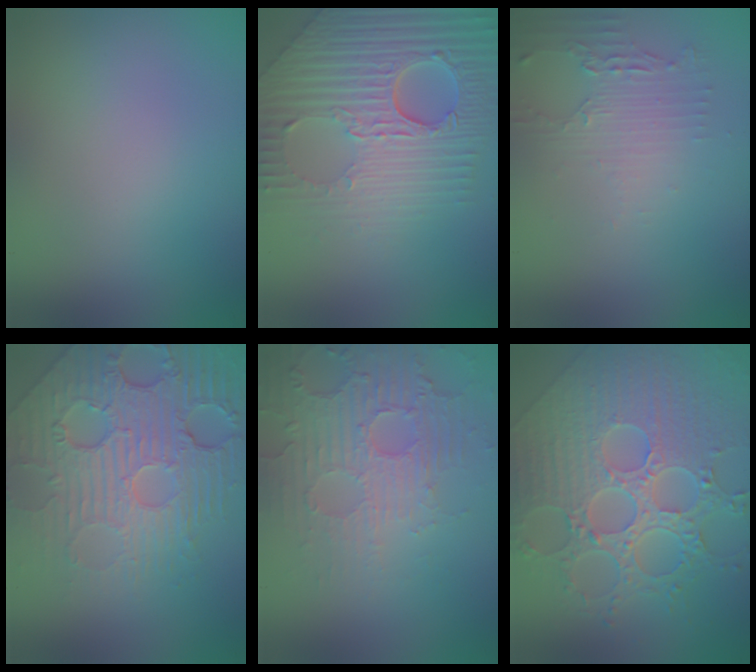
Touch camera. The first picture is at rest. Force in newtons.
{"total": 9.1, "press": 6.1, "slide": 6.7}
{"total": 2.1, "press": 1.6, "slide": 1.4}
{"total": 7.5, "press": 5.6, "slide": 5.0}
{"total": 4.3, "press": 3.8, "slide": 2.0}
{"total": 9.1, "press": 6.6, "slide": 6.2}